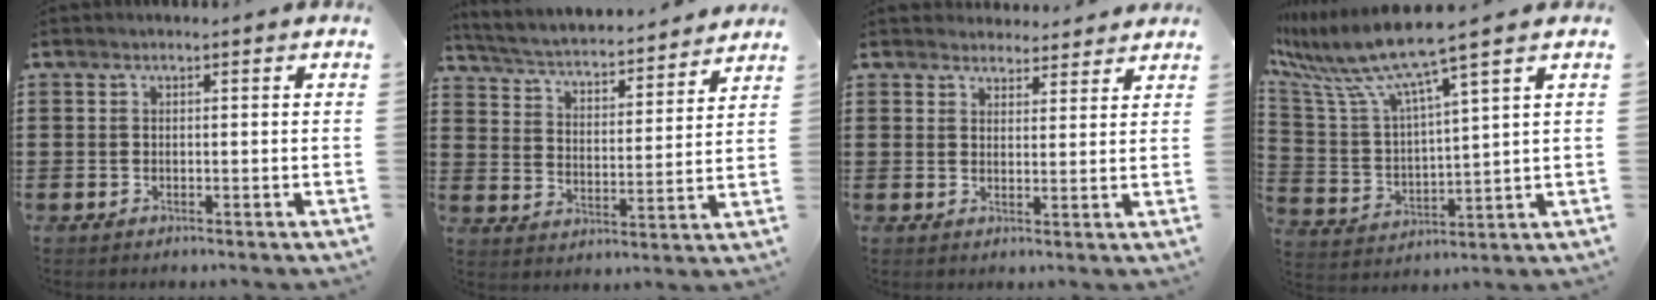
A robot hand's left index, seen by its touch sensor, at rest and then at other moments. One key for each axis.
{"total": 3.1, "fx": 3.1, "fy": -0.1, "fz": 0.8, "tx": -0.035, "ty": -0.032, "tz": 0.042}
{"total": 3.8, "fx": 3.8, "fy": 0.7, "fz": -0.2, "tx": -0.012, "ty": -0.016, "tz": 0.069}
{"total": 9.4, "fx": 7.5, "fy": -0.3, "fz": 5.6, "tx": -0.150, "ty": -0.053, "tz": 0.120}